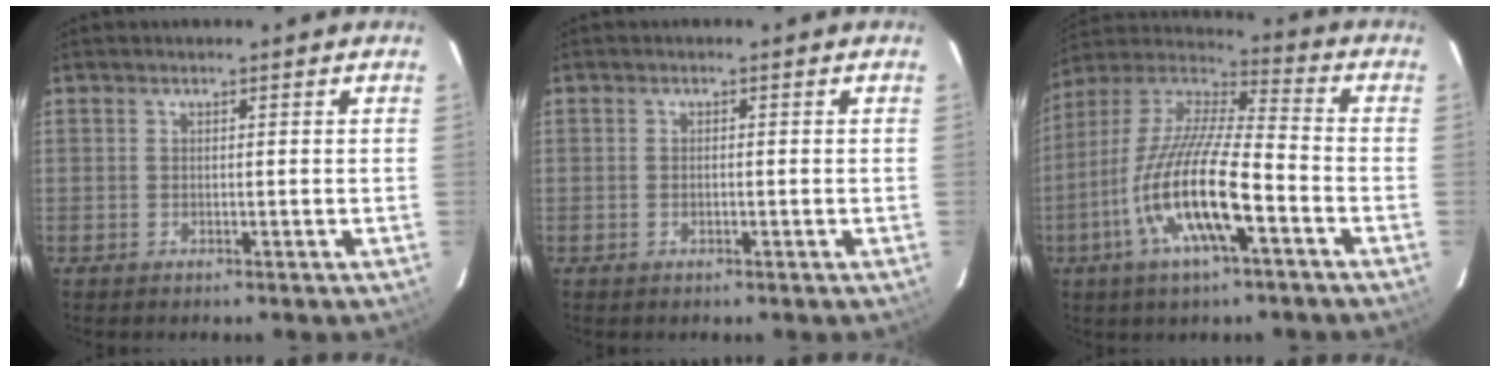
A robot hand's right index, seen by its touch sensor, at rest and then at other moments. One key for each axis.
{"total": 0.7, "fx": -0.3, "fy": 0.4, "fz": 0.5, "tx": -0.011, "ty": 0.002, "tz": -0.005}
{"total": 17.8, "fx": -7.0, "fy": 3.7, "fz": 15.9, "tx": -0.312, "ty": -0.018, "tz": -0.141}